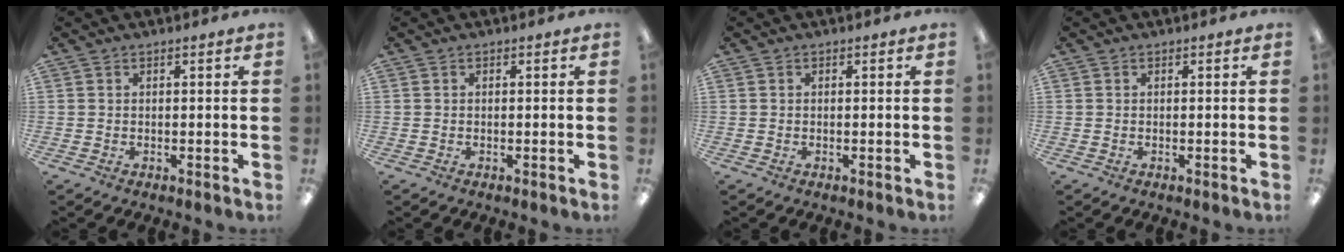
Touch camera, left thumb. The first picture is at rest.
{"total": 0.0}
{"total": 0.0}
{"total": 0.0}